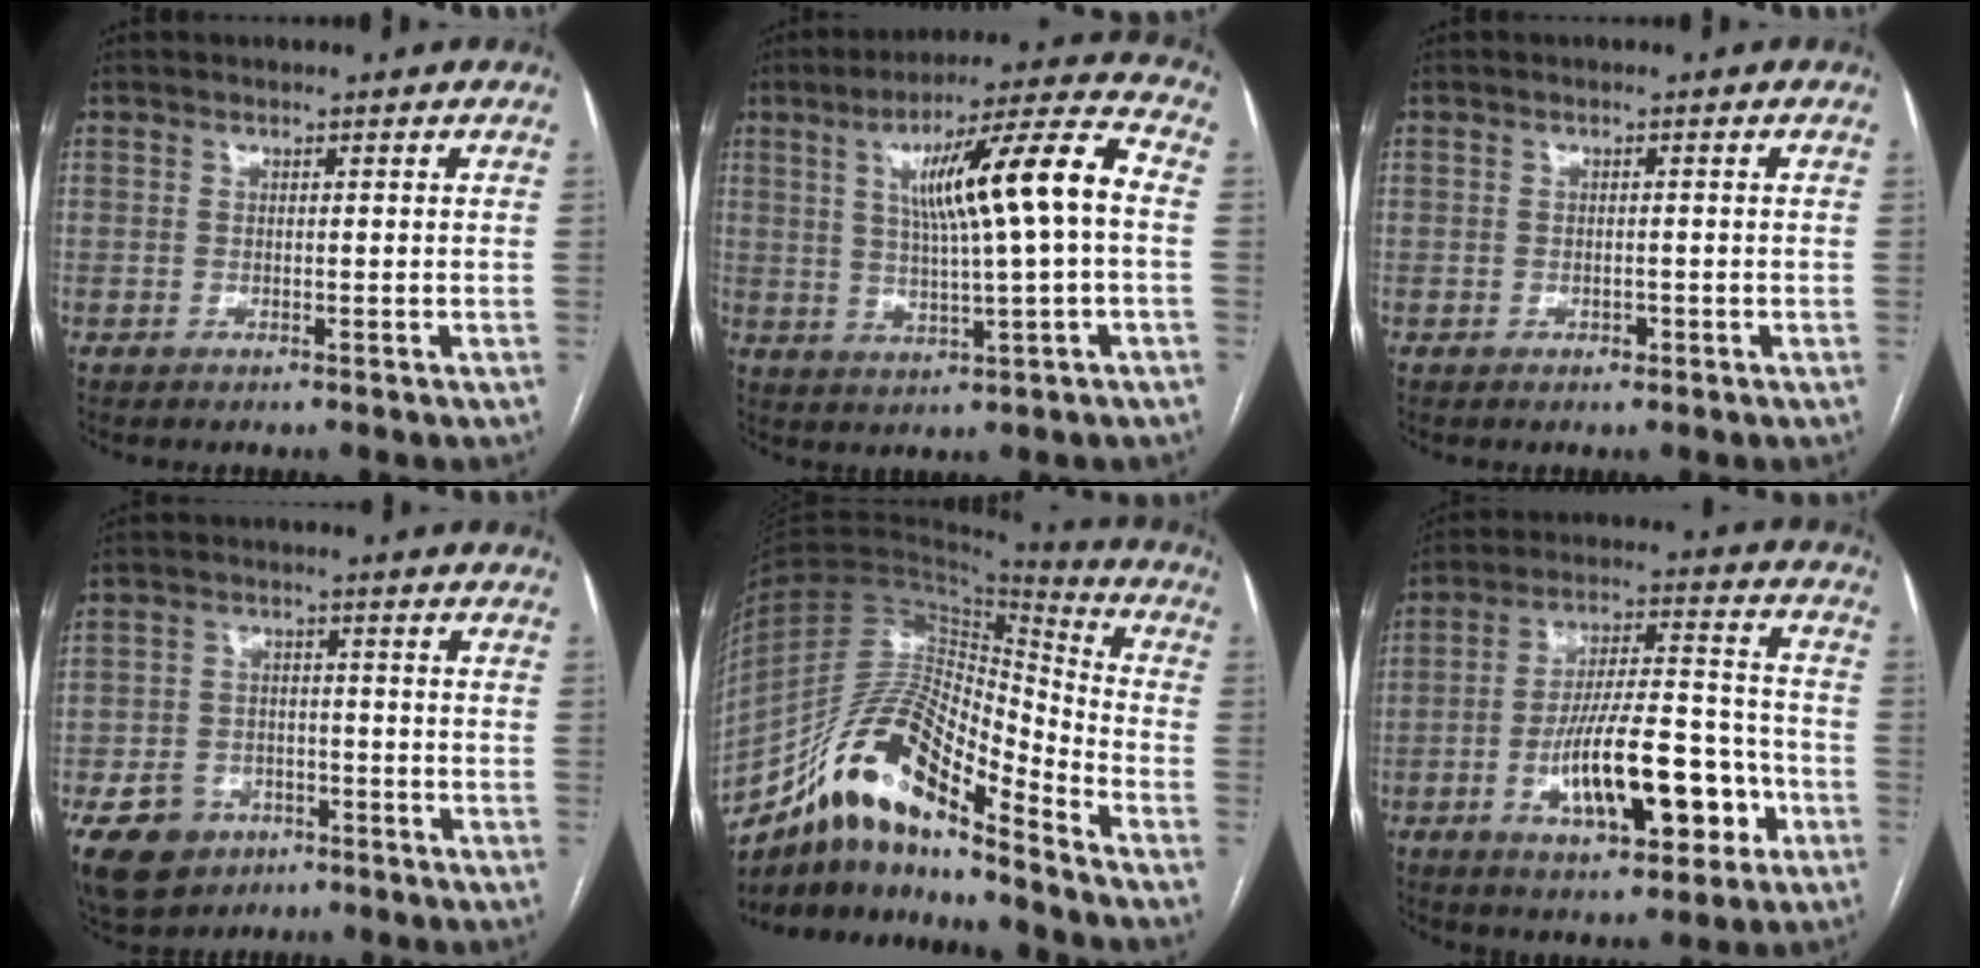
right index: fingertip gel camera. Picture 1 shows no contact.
{"total": 14.3, "force": [1.9, 0.2, 14.2], "torque": [-0.230, 0.019, 0.032]}
{"total": 1.0, "force": [-0.4, 0.7, 0.5], "torque": [-0.009, 0.001, -0.004]}
{"total": 10.6, "force": [-5.8, 8.1, 3.8], "torque": [-0.087, 0.007, -0.084]}
{"total": 17.2, "force": [-11.4, 4.2, 12.1], "torque": [-0.217, 0.029, -0.197]}
{"total": 16.2, "force": [-5.8, 5.0, 14.3], "torque": [-0.240, 0.022, -0.085]}